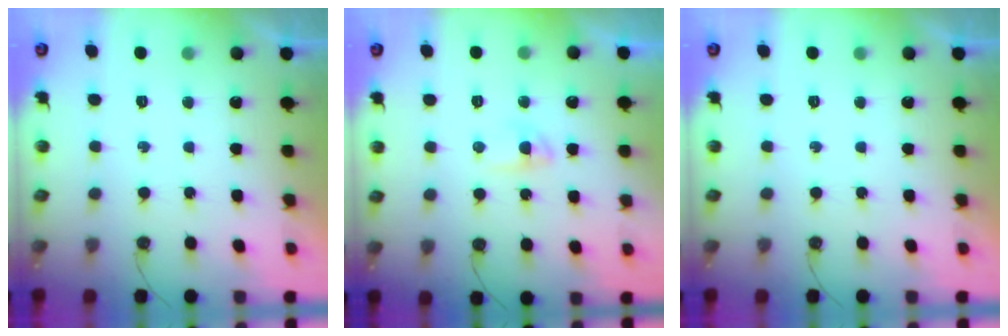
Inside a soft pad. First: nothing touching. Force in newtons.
{"total": 4.0, "press": 3.9, "slide": 0.6}
{"total": 0.0}